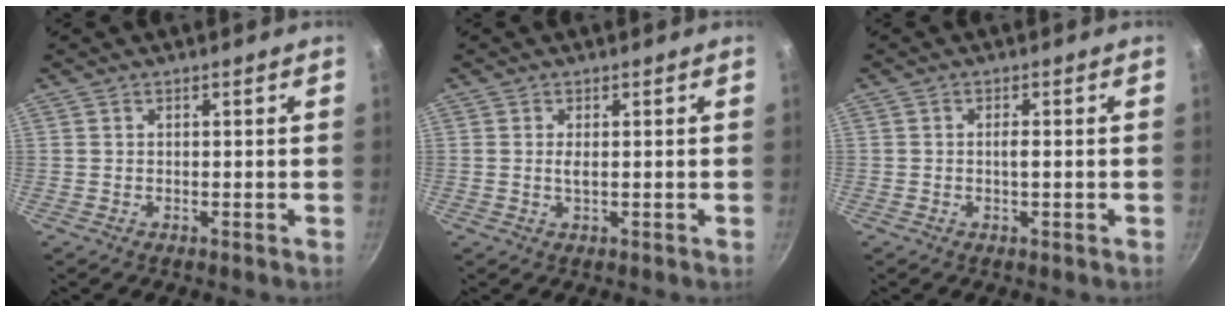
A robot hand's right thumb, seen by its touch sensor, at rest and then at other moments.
{"total": 1.3, "force": [0.2, 0.4, 1.3], "torque": [-0.028, -0.001, 0.002]}
{"total": 1.5, "force": [-0.2, 0.5, 1.4], "torque": [-0.026, 0.003, -0.006]}